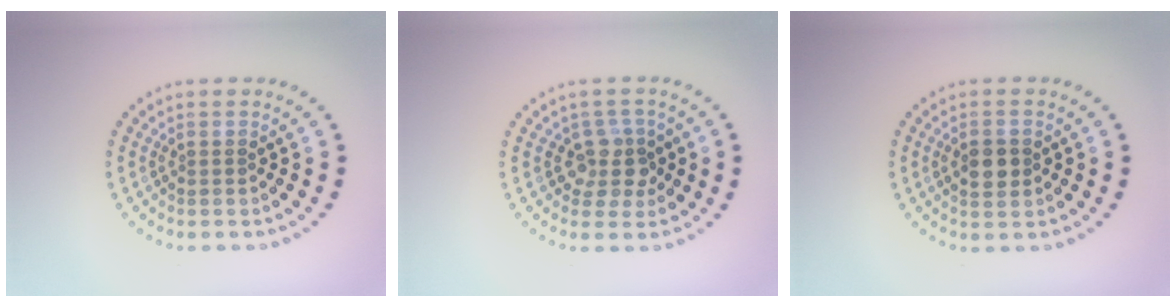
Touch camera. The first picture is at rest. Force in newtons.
{"total": 3.0, "press": 2.5, "slide": 1.7}
{"total": 2.9, "press": 2.9, "slide": 0.1}